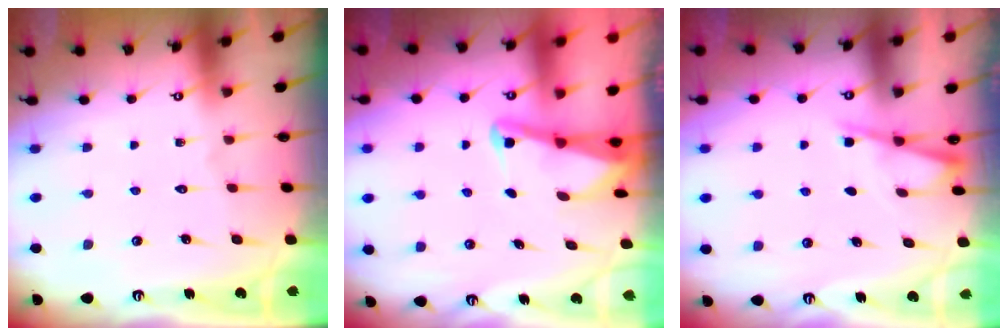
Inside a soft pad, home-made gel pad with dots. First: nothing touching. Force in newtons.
{"total": 2.2, "press": 2.2, "slide": 0.3}
{"total": 3.0, "press": 3.0, "slide": 0.5}